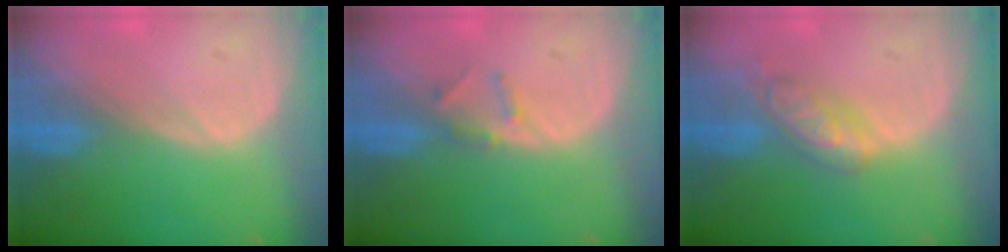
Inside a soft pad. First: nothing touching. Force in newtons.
{"total": 1.9, "press": 1.7, "slide": 0.9}
{"total": 5.8, "press": 5.0, "slide": 2.9}